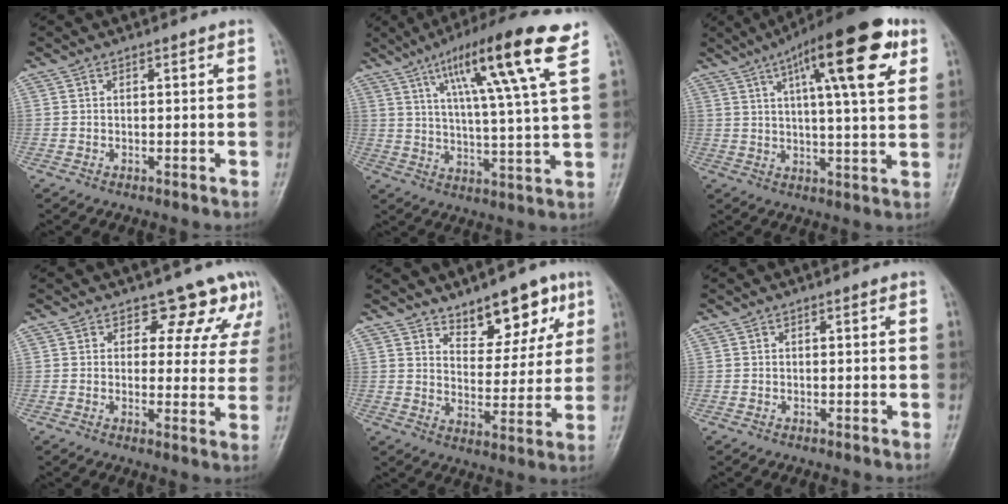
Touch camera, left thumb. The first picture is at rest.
{"total": 17.0, "force": [8.7, 1.0, 14.6], "torque": [-0.238, -0.025, 0.135]}
{"total": 18.7, "force": [8.1, 4.7, 16.2], "torque": [-0.221, -0.008, 0.114]}
{"total": 8.0, "force": [6.0, 4.8, 2.1], "torque": [0.022, -0.030, 0.052]}
{"total": 10.1, "force": [6.7, 5.1, 5.6], "torque": [-0.039, -0.044, 0.104]}
{"total": 0.0}